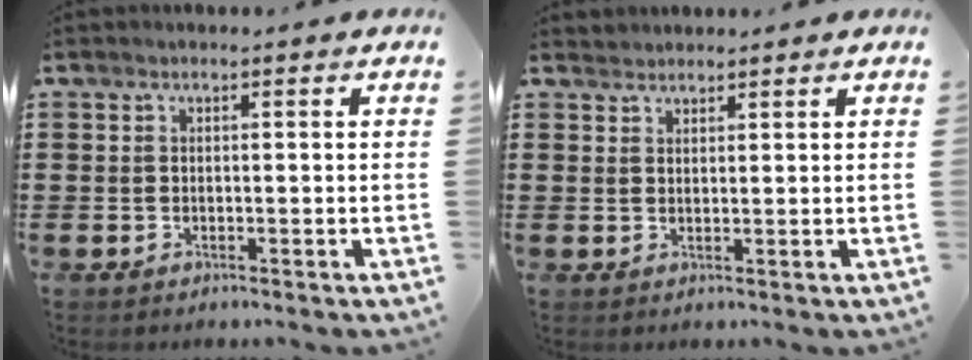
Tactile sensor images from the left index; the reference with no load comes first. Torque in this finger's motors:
{"motor_torque": [0.07, -0.05, 0.05, -0.01]}